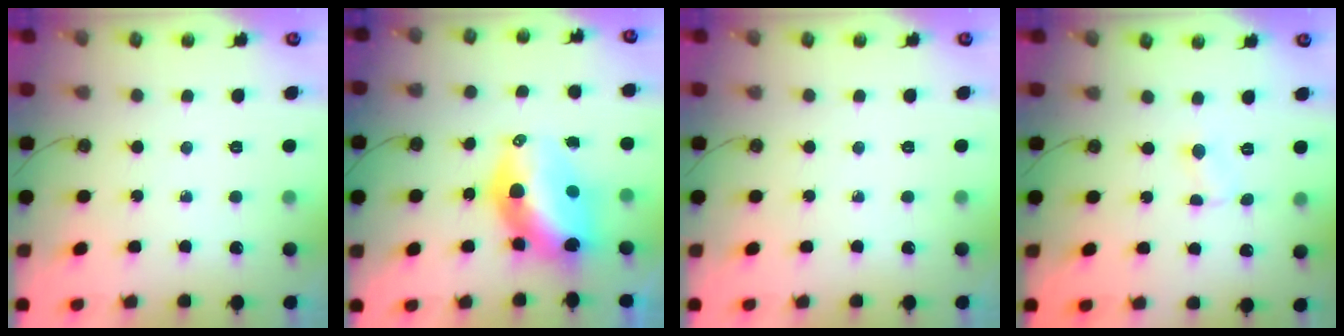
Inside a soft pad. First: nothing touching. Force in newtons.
{"total": 12.8, "press": 12.8, "slide": 1.4}
{"total": 0.0}
{"total": 0.9, "press": 0.9, "slide": 0.3}